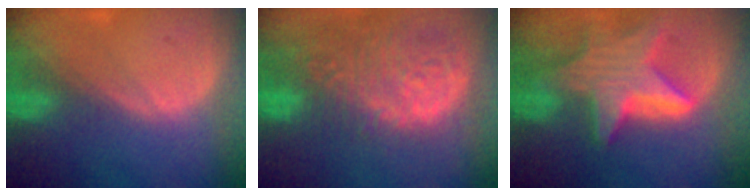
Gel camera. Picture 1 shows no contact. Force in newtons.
{"total": 14.9, "press": 12.3, "slide": 8.3}
{"total": 9.5, "press": 9.5, "slide": 0.6}